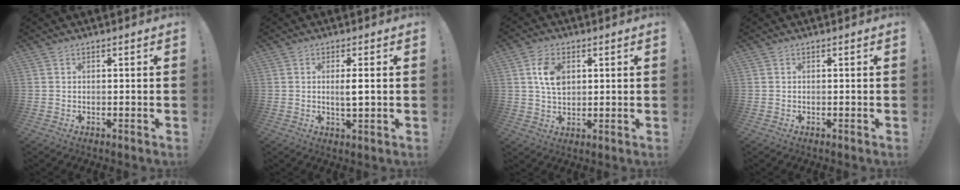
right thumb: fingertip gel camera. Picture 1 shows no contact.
{"total": 3.4, "force": [0.6, 0.6, 3.3], "torque": [-0.047, -0.009, 0.007]}
{"total": 8.4, "force": [2.4, 5.6, 5.7], "torque": [-0.095, 0.002, 0.043]}
{"total": 0.0}